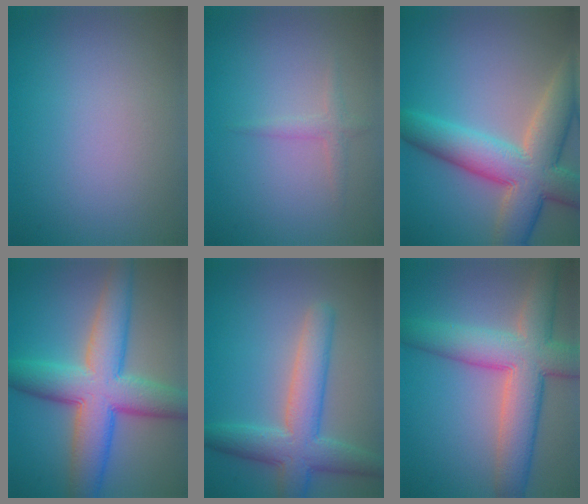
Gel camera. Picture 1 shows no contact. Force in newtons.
{"total": 1.3, "press": 1.3, "slide": 0.0}
{"total": 9.6, "press": 9.6, "slide": 0.7}
{"total": 9.8, "press": 9.8, "slide": 0.4}
{"total": 6.1, "press": 6.1, "slide": 0.3}
{"total": 8.8, "press": 8.7, "slide": 0.4}